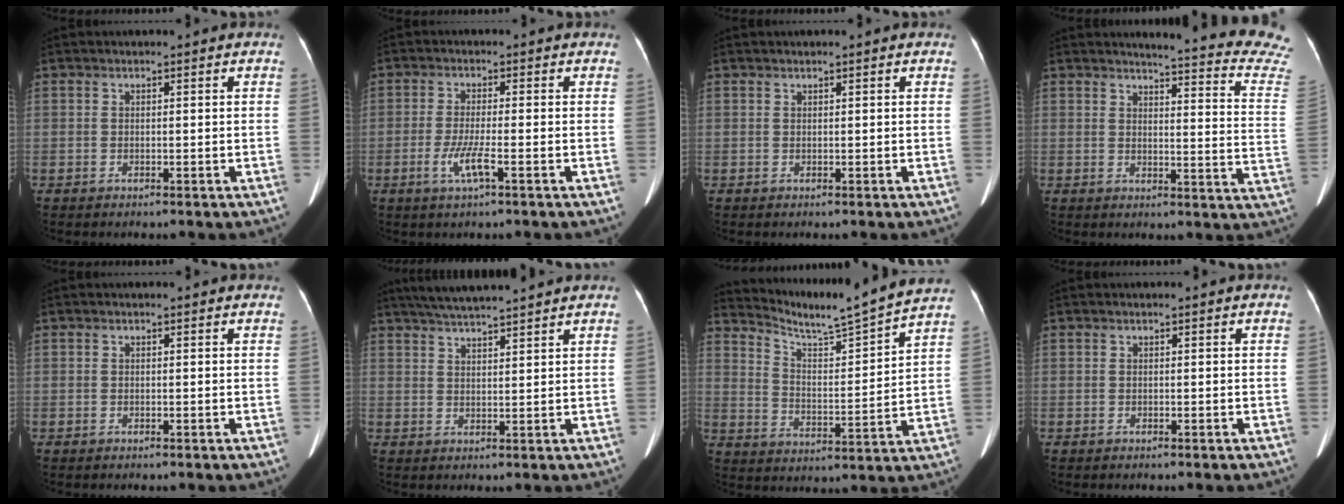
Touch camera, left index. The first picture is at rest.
{"total": 4.0, "force": [-1.8, 0.0, 3.6], "torque": [-0.080, -0.010, -0.033]}
{"total": 0.0}
{"total": 19.3, "force": [18.7, -0.9, 4.9], "torque": [-0.055, -0.145, 0.187]}
{"total": 0.0}
{"total": 8.2, "force": [7.4, -0.2, 3.4], "torque": [-0.062, 0.026, 0.120]}
{"total": 14.3, "force": [13.5, -2.1, 4.0], "torque": [-0.084, -0.029, 0.203]}
{"total": 0.0}